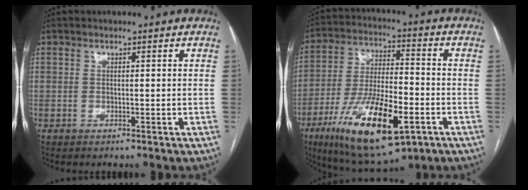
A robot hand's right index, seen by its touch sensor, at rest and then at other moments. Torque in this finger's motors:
{"motor_torque": [1.05, -0.86, 0.93, 0.21]}